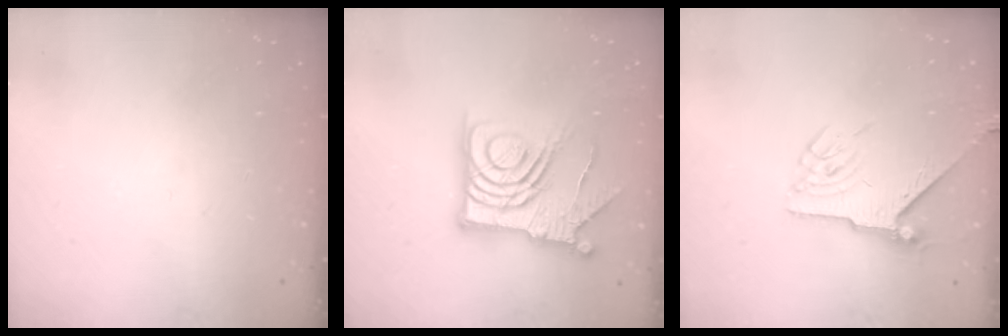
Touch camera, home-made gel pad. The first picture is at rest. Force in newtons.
{"total": 15.4, "press": 15.3, "slide": 2.0}
{"total": 6.0, "press": 6.0, "slide": 0.4}